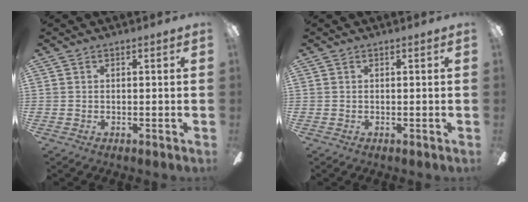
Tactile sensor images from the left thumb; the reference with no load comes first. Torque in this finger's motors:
{"motor_torque": [0.00, 0.00, -0.04, 0.04, 0.00]}